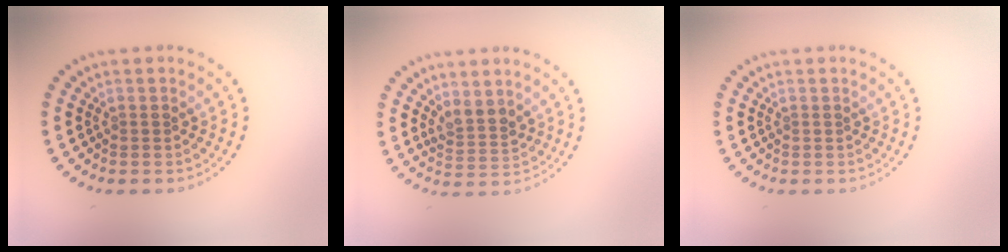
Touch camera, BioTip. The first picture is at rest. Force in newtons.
{"total": 2.2, "press": 1.8, "slide": 1.2}
{"total": 0.0}